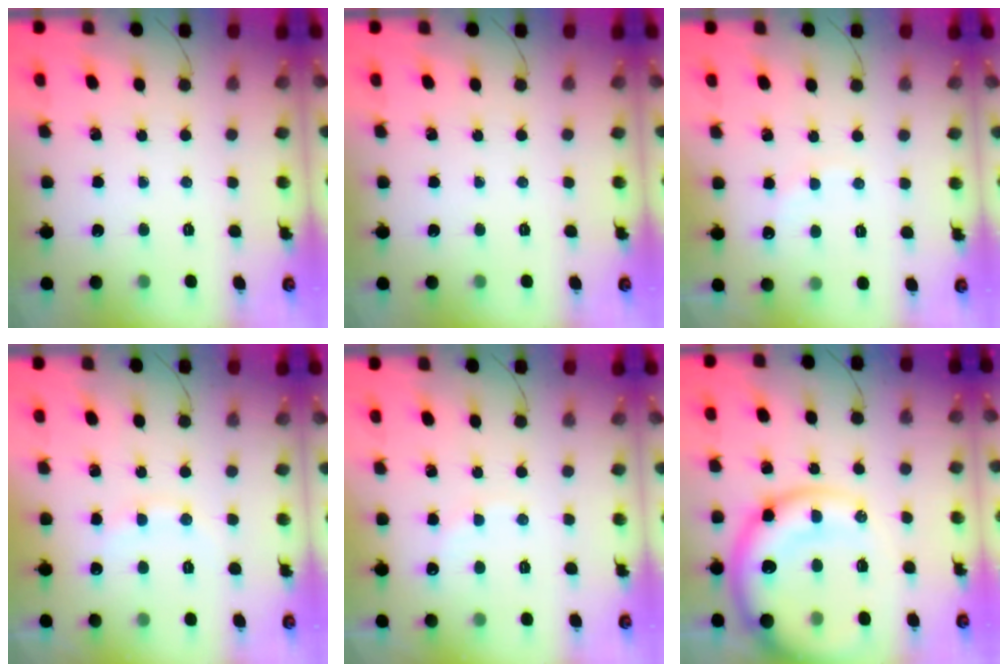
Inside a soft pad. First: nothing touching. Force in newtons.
{"total": 0.0}
{"total": 5.3, "press": 5.2, "slide": 1.0}
{"total": 7.8, "press": 7.6, "slide": 1.6}
{"total": 5.3, "press": 5.2, "slide": 1.0}
{"total": 20.8, "press": 20.3, "slide": 4.3}